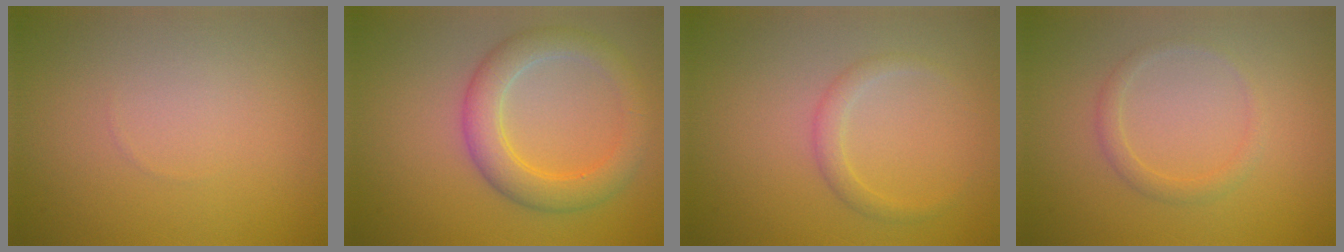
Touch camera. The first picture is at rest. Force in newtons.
{"total": 4.4, "press": 4.4, "slide": 0.3}
{"total": 1.5, "press": 1.5, "slide": 0.0}
{"total": 1.3, "press": 1.3, "slide": 0.1}